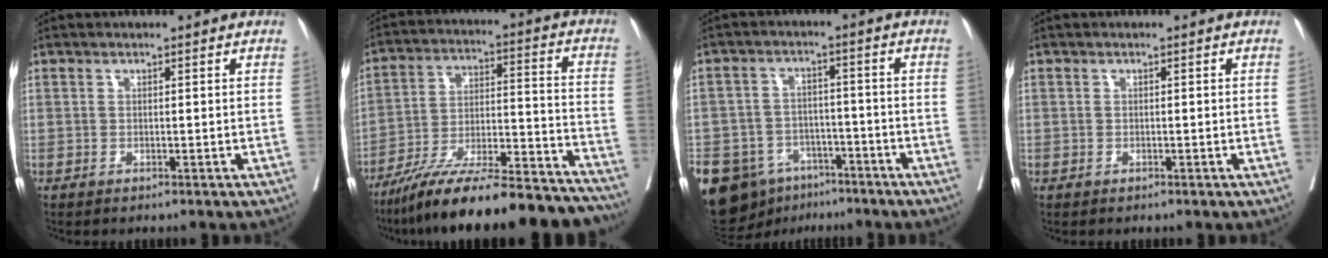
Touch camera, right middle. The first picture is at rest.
{"total": 24.9, "force": [-22.0, 2.8, 11.3], "torque": [-0.143, 0.003, -0.338]}
{"total": 19.8, "force": [-11.9, 13.1, 8.9], "torque": [-0.249, -0.003, -0.179]}
{"total": 0.0}